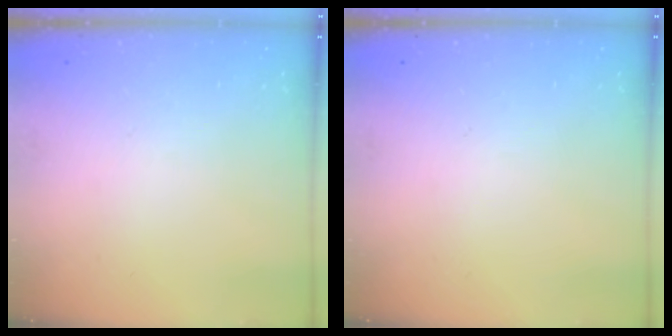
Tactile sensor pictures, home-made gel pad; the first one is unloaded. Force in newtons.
{"total": 0.0}